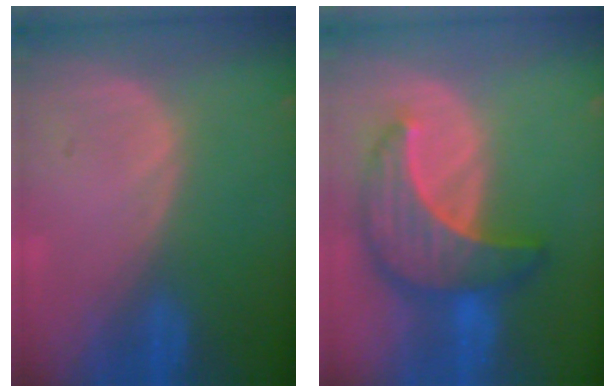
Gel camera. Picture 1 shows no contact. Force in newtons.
{"total": 9.6, "press": 9.6, "slide": 0.8}